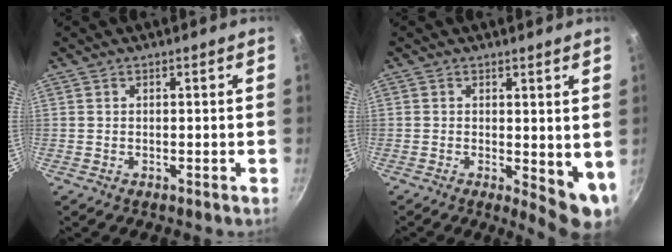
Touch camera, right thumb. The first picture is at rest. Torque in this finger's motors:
{"motor_torque": [0.32, 0.45, 0.14, -0.13, 0.05]}